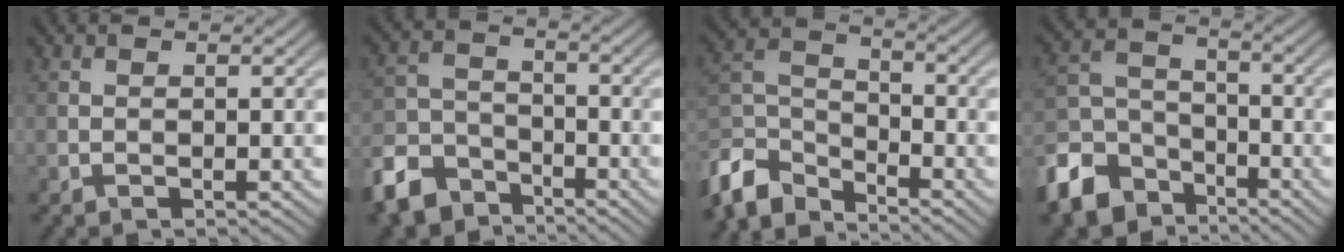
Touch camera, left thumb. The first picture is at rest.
{"total": 8.6, "force": [-6.3, 4.8, 3.3], "torque": [-0.083, -0.013, -0.139]}
{"total": 8.4, "force": [-6.8, 3.5, 3.5], "torque": [-0.083, -0.007, -0.156]}
{"total": 10.3, "force": [-6.9, 6.4, 4.2], "torque": [-0.112, -0.017, -0.148]}